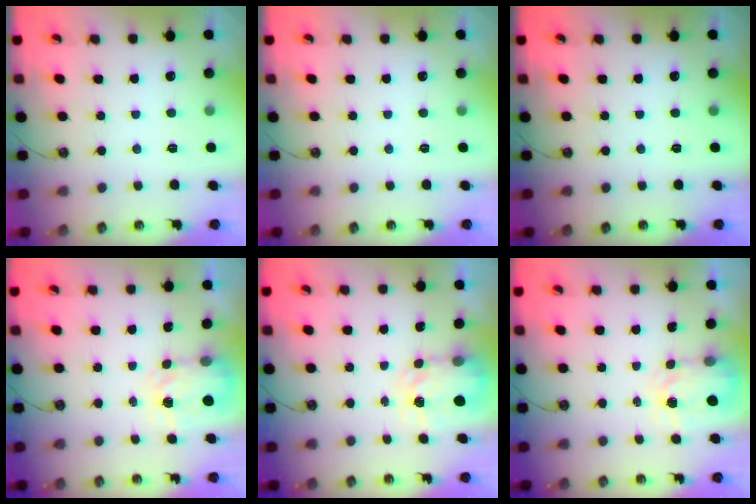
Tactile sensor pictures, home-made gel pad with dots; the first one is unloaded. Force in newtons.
{"total": 0.0}
{"total": 0.0}
{"total": 3.8, "press": 3.7, "slide": 0.6}
{"total": 4.3, "press": 4.2, "slide": 0.4}
{"total": 3.6, "press": 3.5, "slide": 0.5}